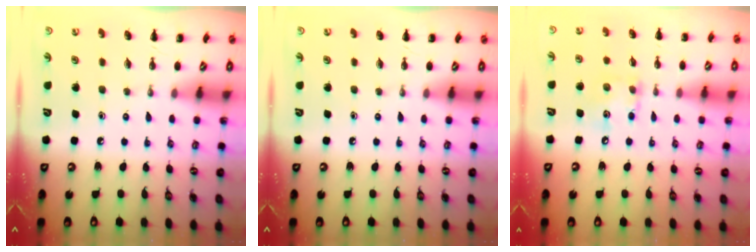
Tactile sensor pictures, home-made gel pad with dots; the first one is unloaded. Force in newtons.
{"total": 0.0}
{"total": 7.7, "press": 7.7, "slide": 0.7}